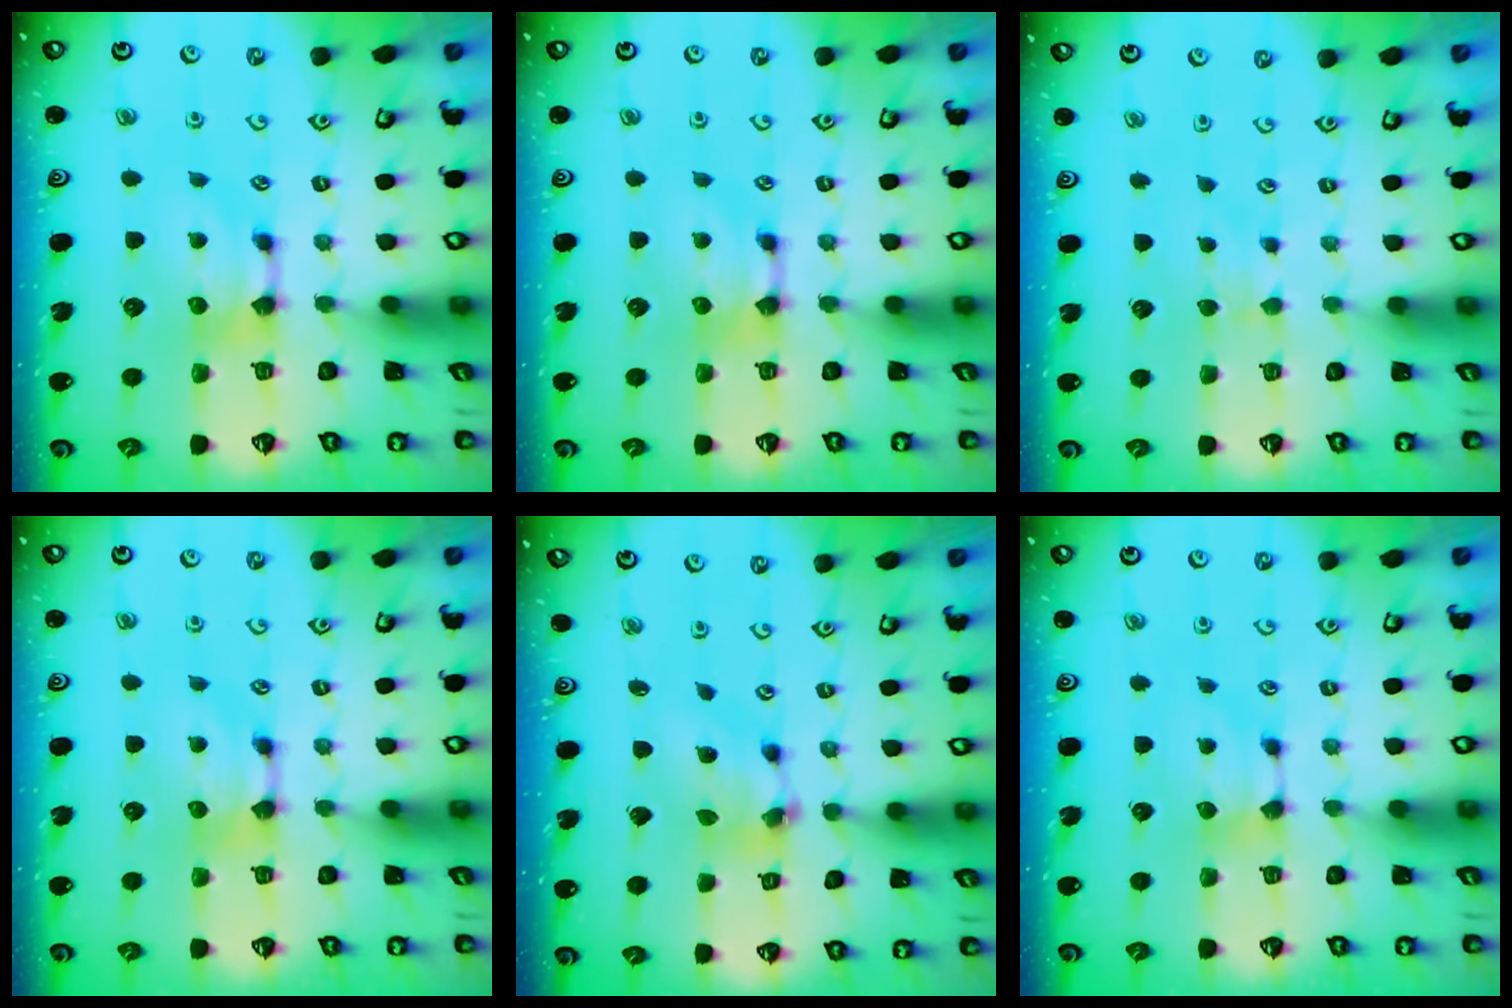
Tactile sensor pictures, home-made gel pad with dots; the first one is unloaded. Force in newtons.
{"total": 0.0}
{"total": 2.6, "press": 2.6, "slide": 0.4}
{"total": 0.0}
{"total": 5.4, "press": 5.1, "slide": 1.7}
{"total": 0.6, "press": 0.6, "slide": 0.3}